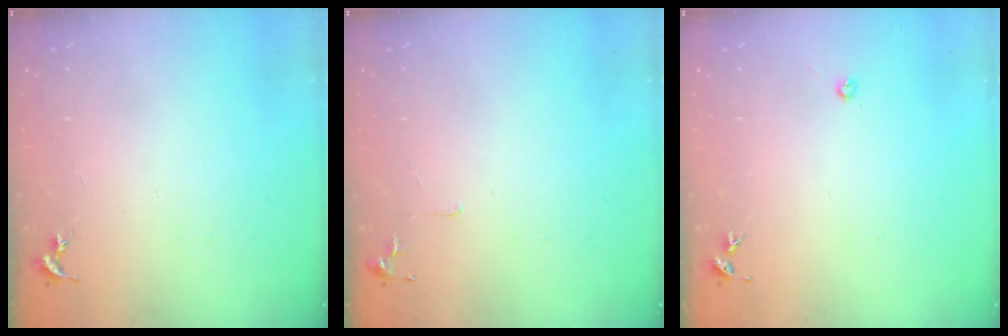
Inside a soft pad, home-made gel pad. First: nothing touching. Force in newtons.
{"total": 5.7, "press": 5.6, "slide": 0.6}
{"total": 3.0, "press": 3.0, "slide": 0.4}